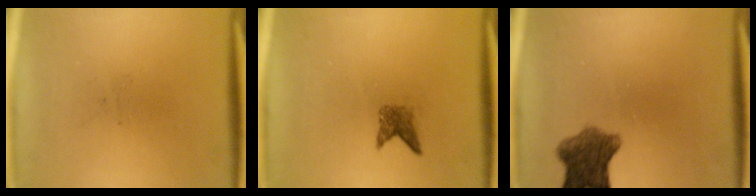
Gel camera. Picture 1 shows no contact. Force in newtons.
{"total": 1.9}
{"total": 7.2}